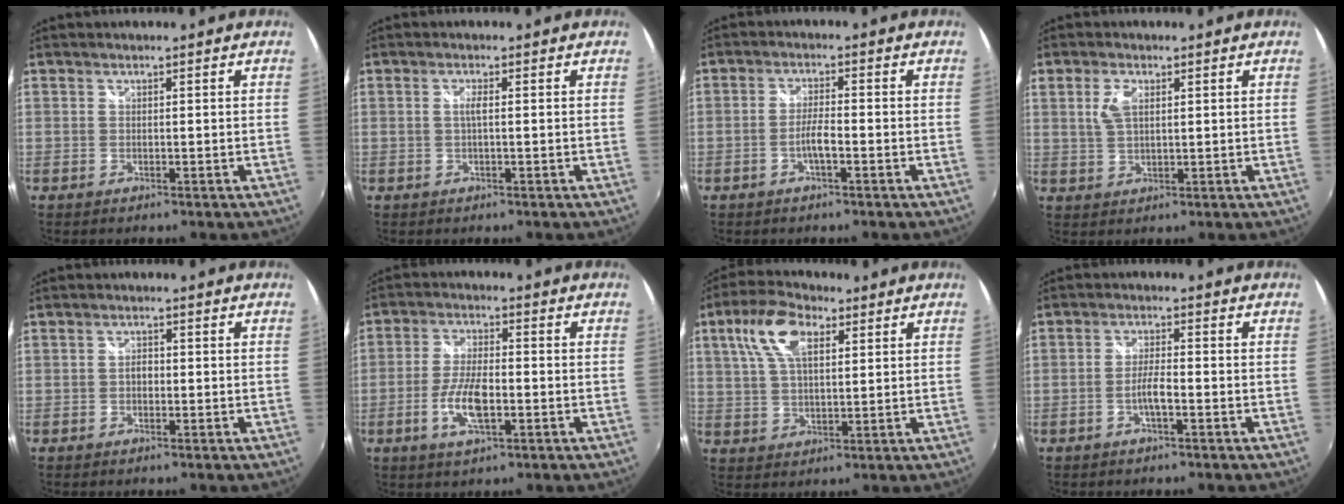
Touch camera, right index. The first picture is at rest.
{"total": 1.4, "force": [0.0, 0.0, 1.4], "torque": [-0.025, 0.001, -0.003]}
{"total": 3.2, "force": [-1.5, 0.5, 2.8], "torque": [-0.059, 0.002, -0.028]}
{"total": 4.0, "force": [1.4, 2.0, 3.2], "torque": [-0.062, 0.004, 0.027]}
{"total": 1.5, "force": [-0.3, 1.1, 0.9], "torque": [-0.016, 0.005, -0.008]}
{"total": 8.1, "force": [-2.5, 2.9, 7.1], "torque": [-0.147, -0.003, -0.048]}
{"total": 10.4, "force": [4.3, 4.9, 8.1], "torque": [-0.161, 0.025, 0.078]}
{"total": 3.2, "force": [-1.5, 0.4, 2.8], "torque": [-0.060, 0.002, -0.027]}